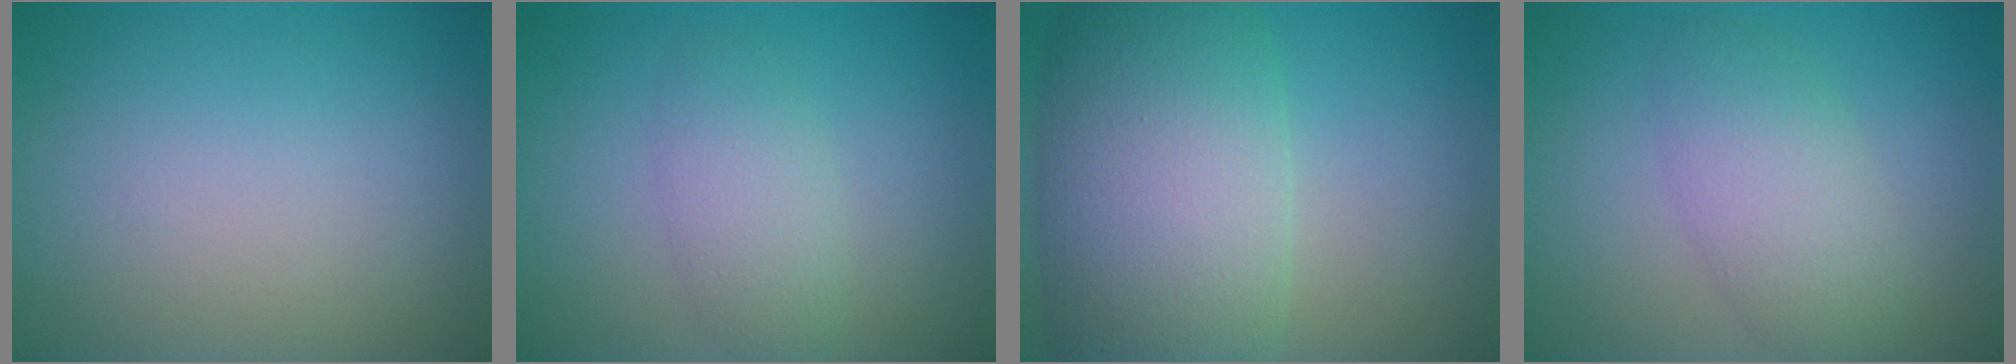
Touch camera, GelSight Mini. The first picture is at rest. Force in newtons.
{"total": 2.7, "press": 2.7, "slide": 0.1}
{"total": 11.7, "press": 11.7, "slide": 0.1}
{"total": 3.9, "press": 3.9, "slide": 0.1}